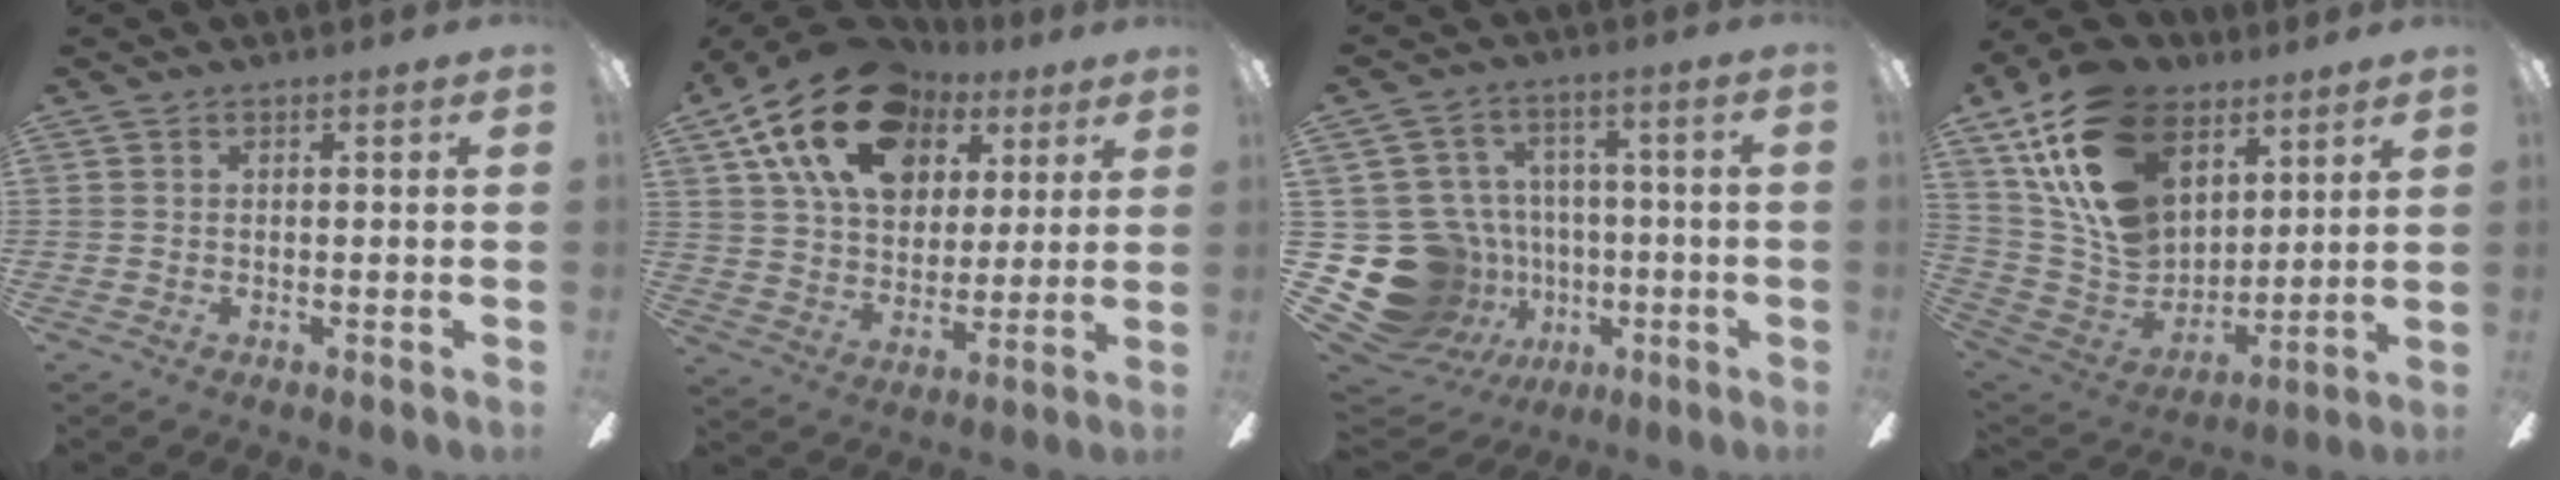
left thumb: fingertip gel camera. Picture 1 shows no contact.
{"total": 22.1, "force": [11.6, 14.2, 12.3], "torque": [-0.215, -0.036, 0.209]}
{"total": 19.5, "force": [-4.4, 17.5, 7.4], "torque": [-0.164, 0.020, -0.029]}
{"total": 22.8, "force": [11.8, 15.2, 12.3], "torque": [-0.250, -0.047, 0.220]}